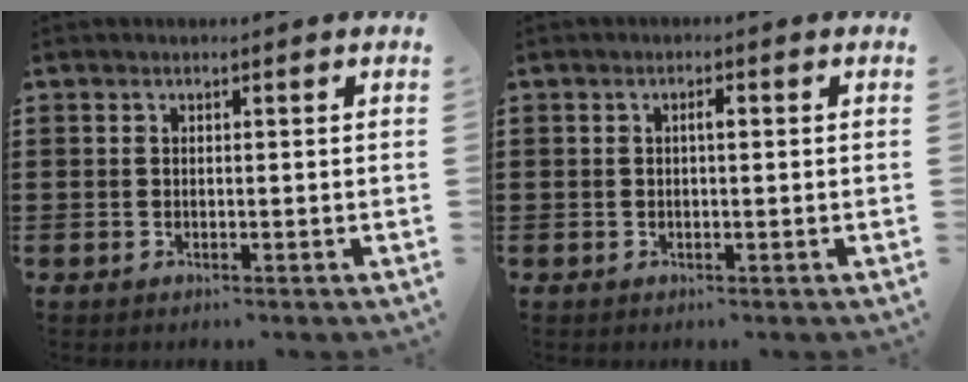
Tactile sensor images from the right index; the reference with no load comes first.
{"total": 1.3, "force": [0.1, 0.3, 1.3], "torque": [-0.023, 0.002, 0.000]}